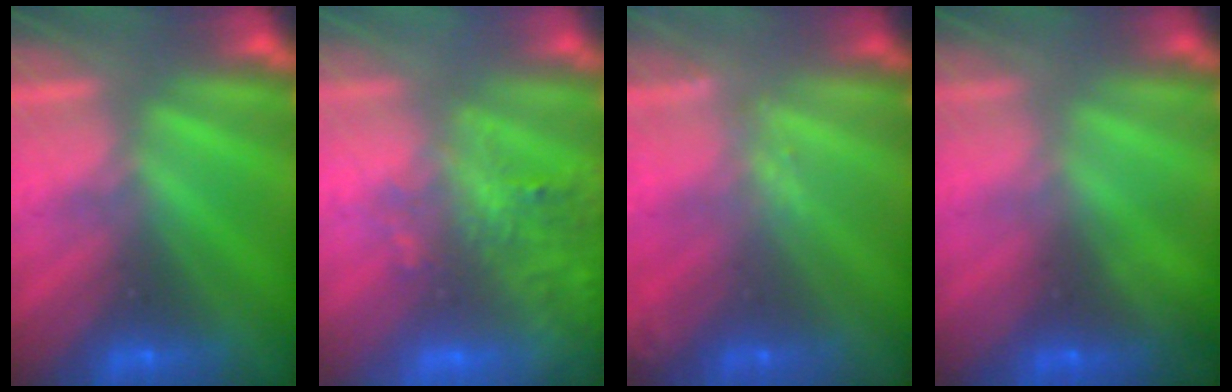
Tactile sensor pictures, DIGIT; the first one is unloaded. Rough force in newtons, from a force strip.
{"total": 9.5}
{"total": 1.7}
{"total": 1.2}